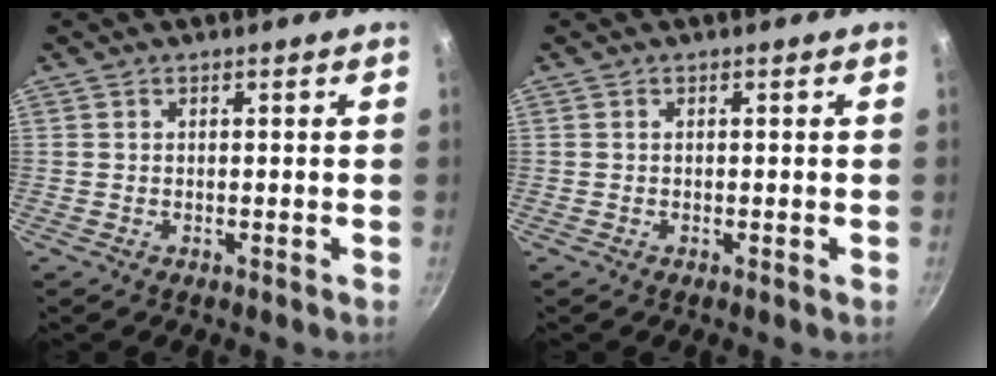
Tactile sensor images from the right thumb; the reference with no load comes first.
{"total": 0.0}